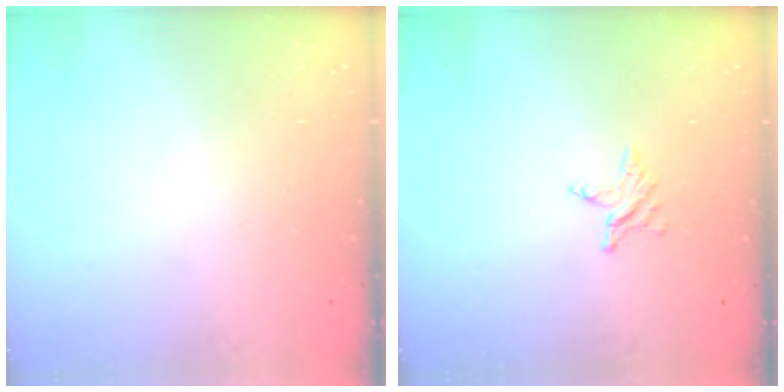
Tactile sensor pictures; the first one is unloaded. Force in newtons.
{"total": 2.8, "press": 2.8, "slide": 0.3}